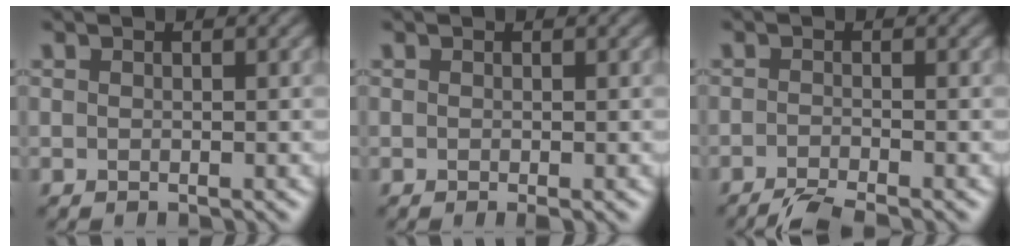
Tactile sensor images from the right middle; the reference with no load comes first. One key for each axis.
{"total": 0.8, "fx": -0.2, "fy": 0.2, "fz": 0.8, "tx": -0.013, "ty": -0.004, "tz": -0.003}
{"total": 3.9, "fx": -3.3, "fy": 0.4, "fz": 2.1, "tx": -0.035, "ty": -0.003, "tz": -0.066}